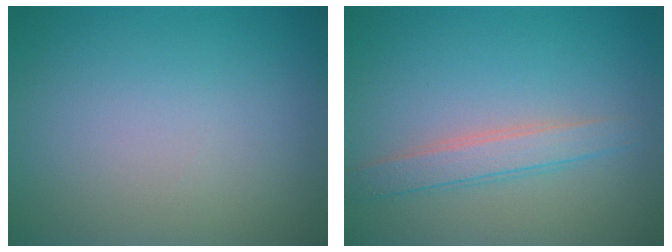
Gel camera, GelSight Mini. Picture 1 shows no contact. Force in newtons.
{"total": 2.4, "press": 2.4, "slide": 0.1}